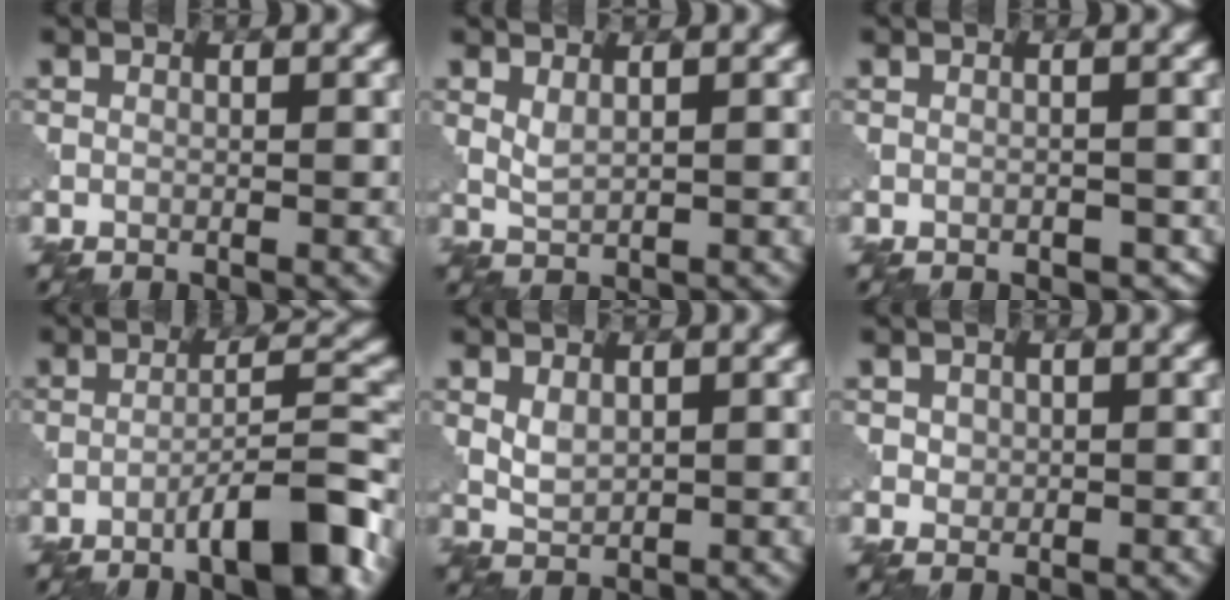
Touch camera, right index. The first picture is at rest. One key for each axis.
{"total": 1.4, "fx": 0.7, "fy": 0.5, "fz": 1.1, "tx": -0.028, "ty": -0.001, "tz": 0.019}
{"total": 1.3, "fx": -0.6, "fy": 0.8, "fz": 0.8, "tx": -0.014, "ty": -0.008, "tz": -0.007}
{"total": 7.0, "fx": -4.2, "fy": 1.0, "fz": 5.5, "tx": -0.077, "ty": 0.018, "tz": -0.071}
{"total": 1.9, "fx": 0.6, "fy": 1.2, "fz": 1.3, "tx": -0.029, "ty": -0.002, "tz": 0.016}
{"total": 1.1, "fx": 0.2, "fy": 1.0, "fz": 0.3, "tx": -0.002, "ty": -0.002, "tz": 0.006}